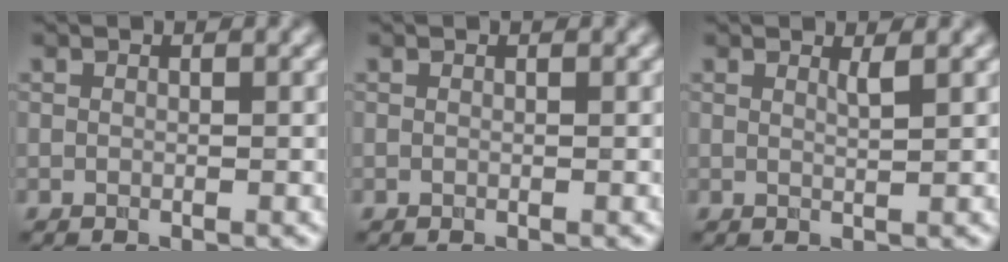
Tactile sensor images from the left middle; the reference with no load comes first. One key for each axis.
{"total": 0.0}
{"total": 0.6, "fx": 0.4, "fy": 0.0, "fz": 0.5, "tx": -0.006, "ty": 0.001, "tz": 0.012}